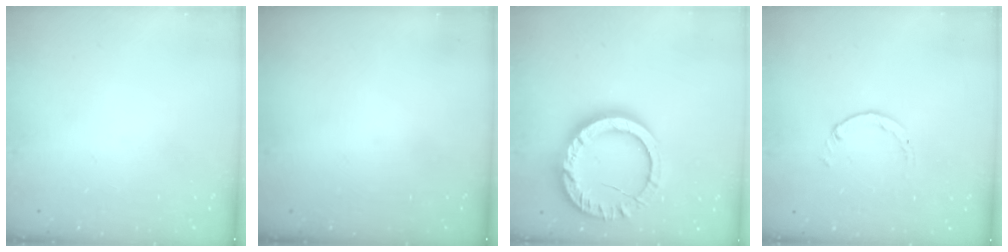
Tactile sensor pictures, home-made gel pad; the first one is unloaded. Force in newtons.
{"total": 0.0}
{"total": 18.3, "press": 18.2, "slide": 1.7}
{"total": 1.1, "press": 1.1, "slide": 0.2}